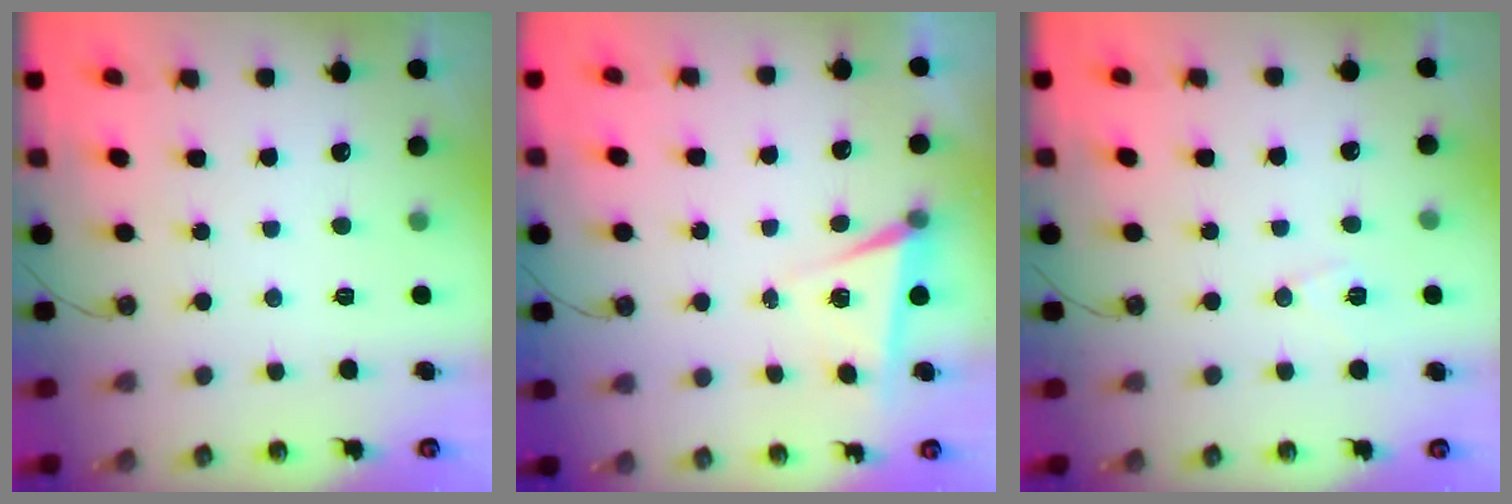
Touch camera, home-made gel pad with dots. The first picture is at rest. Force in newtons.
{"total": 4.5, "press": 4.0, "slide": 2.1}
{"total": 7.8, "press": 6.4, "slide": 4.4}